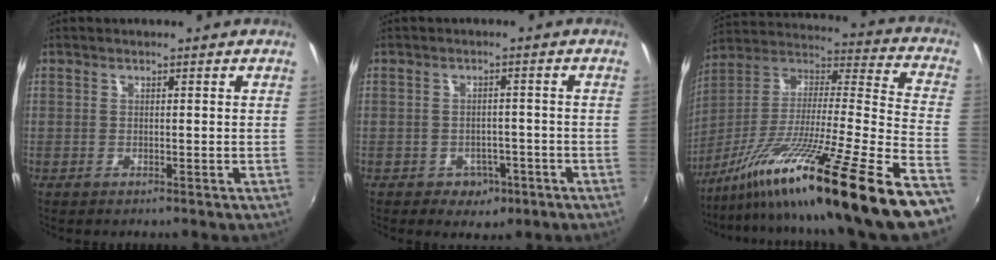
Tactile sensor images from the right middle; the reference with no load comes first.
{"total": 4.9, "force": [-2.5, 3.9, 1.7], "torque": [-0.043, 0.000, -0.025]}
{"total": 28.3, "force": [-19.0, -1.6, 21.0], "torque": [-0.299, -0.051, -0.321]}